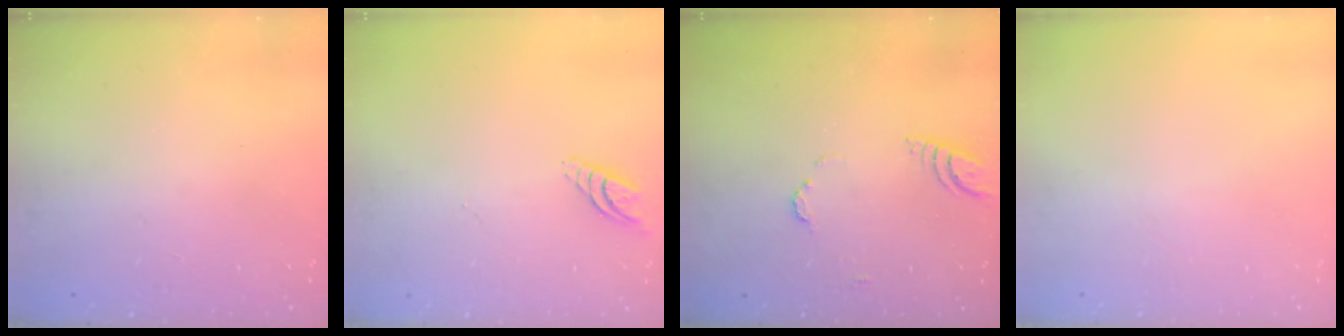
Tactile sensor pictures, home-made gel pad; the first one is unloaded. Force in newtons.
{"total": 7.0, "press": 7.0, "slide": 0.7}
{"total": 4.0, "press": 4.0, "slide": 0.3}
{"total": 0.0}